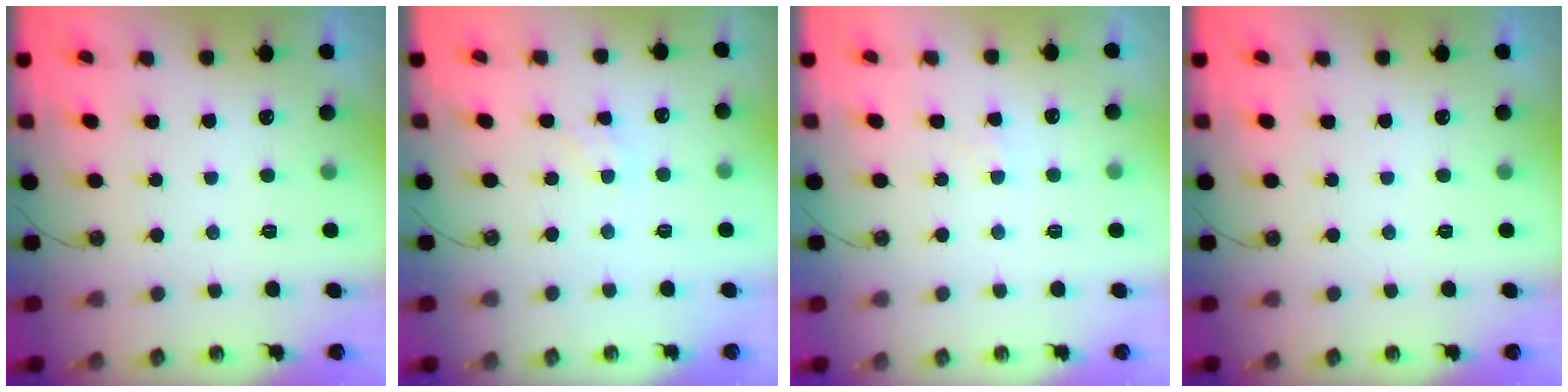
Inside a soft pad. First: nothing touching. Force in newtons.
{"total": 1.4, "press": 1.4, "slide": 0.2}
{"total": 2.9, "press": 2.9, "slide": 0.5}
{"total": 0.0}